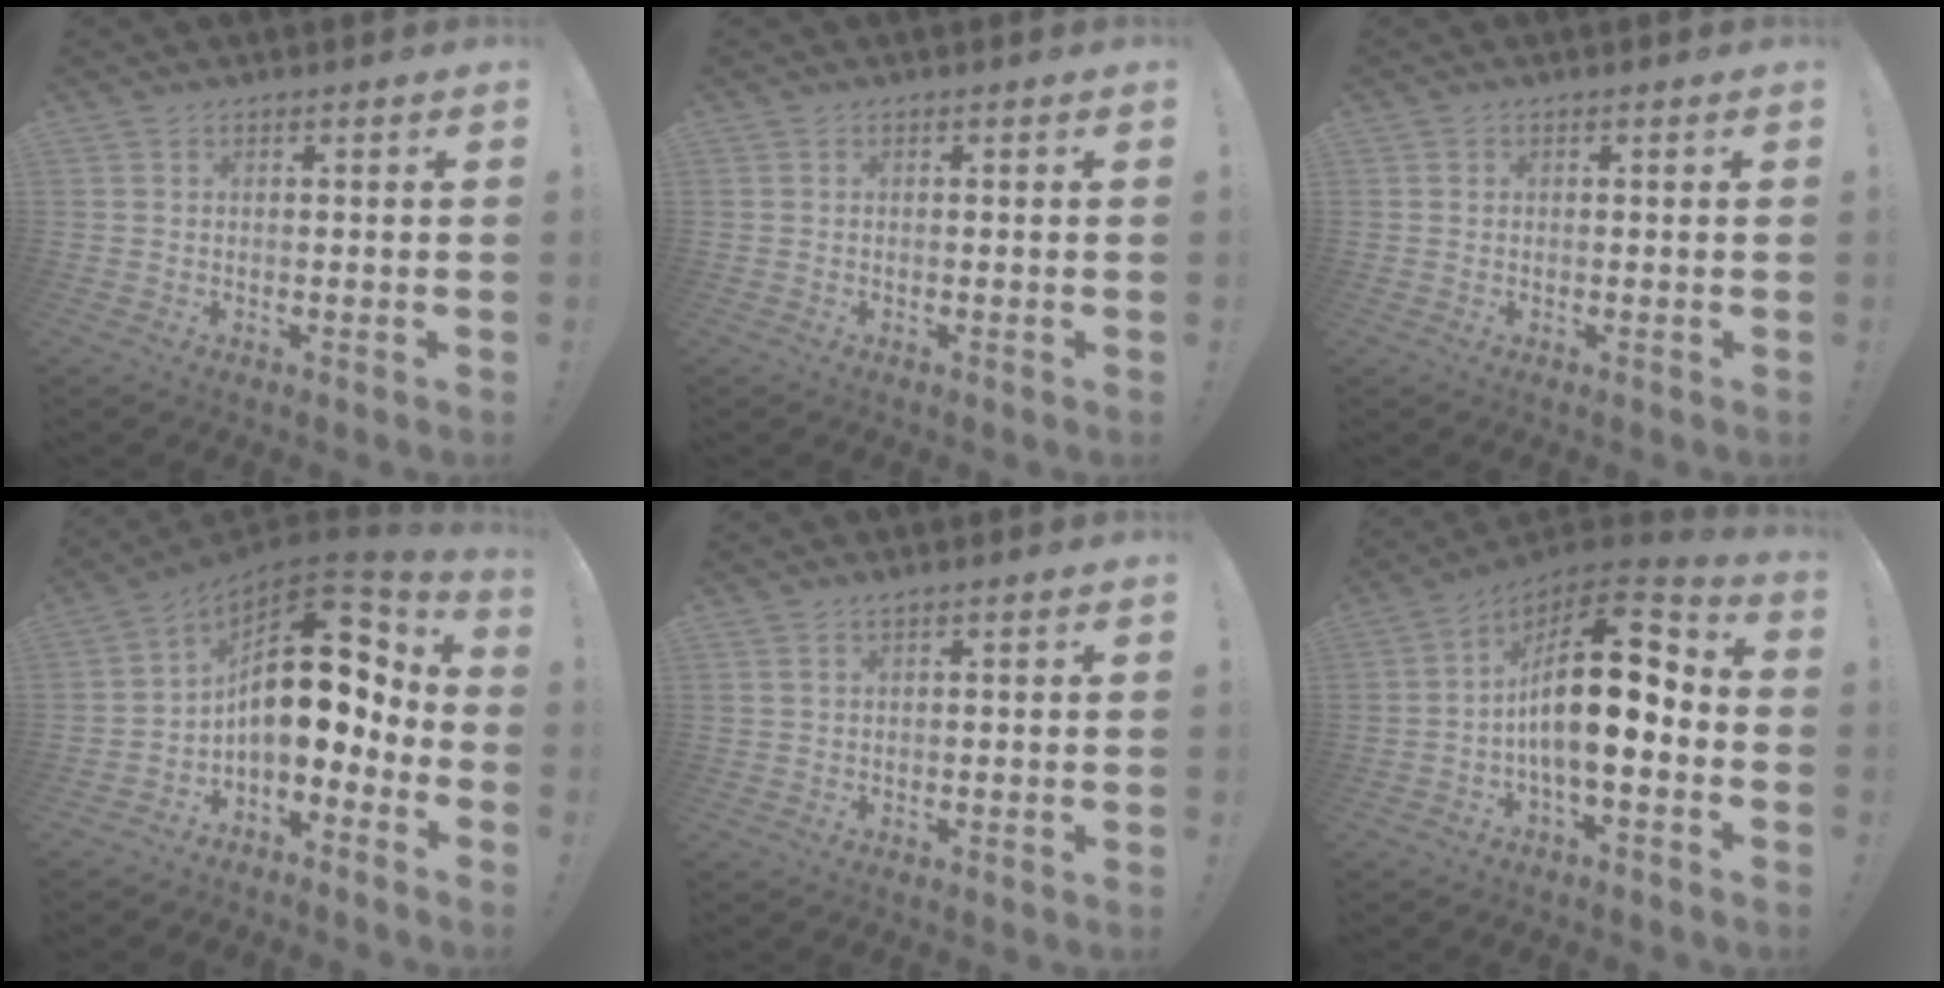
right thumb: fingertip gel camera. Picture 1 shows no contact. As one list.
[{"total": 0.0}, {"total": 0.6, "force": [0.2, 0.5, 0.0], "torque": [0.003, 0.000, 0.003]}, {"total": 17.5, "force": [1.8, 9.9, 14.4], "torque": [-0.233, -0.010, 0.032]}, {"total": 1.2, "force": [0.8, -0.1, 1.0], "torque": [-0.027, 0.003, 0.015]}, {"total": 18.9, "force": [-0.2, 8.3, 17.0], "torque": [-0.283, 0.011, -0.001]}]